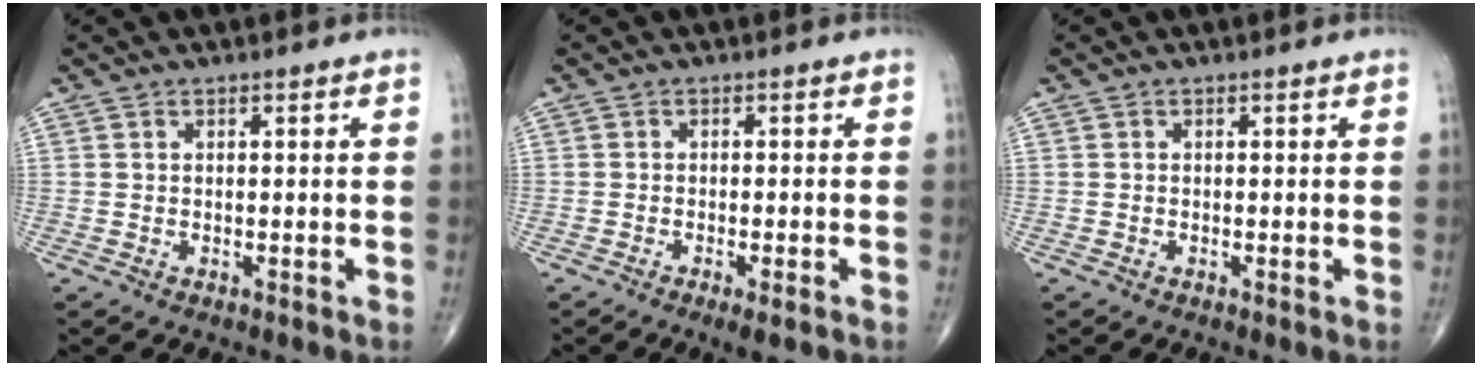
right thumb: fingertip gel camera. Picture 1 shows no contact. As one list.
[{"total": 2.9, "force": [-1.7, 0.5, 2.2], "torque": [-0.039, -0.002, -0.027]}, {"total": 0.0}]